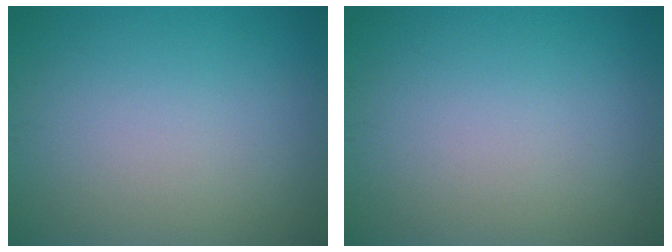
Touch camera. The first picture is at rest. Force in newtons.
{"total": 0.0}